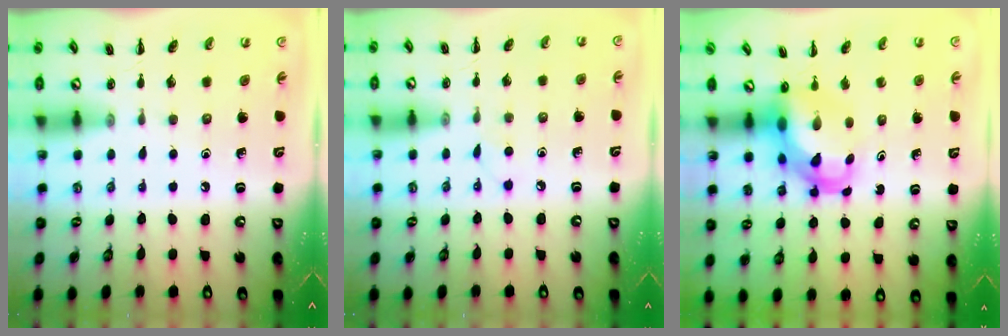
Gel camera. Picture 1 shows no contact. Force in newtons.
{"total": 2.7, "press": 2.6, "slide": 0.9}
{"total": 4.7, "press": 4.7, "slide": 0.9}